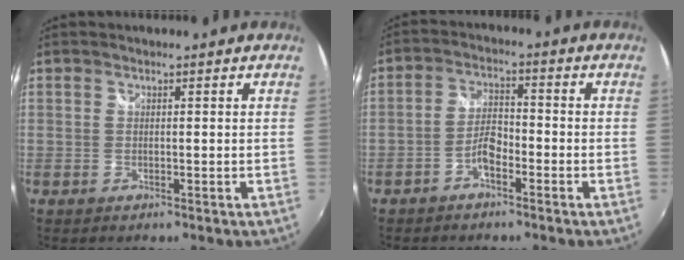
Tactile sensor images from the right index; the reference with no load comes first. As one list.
[{"total": 4.4, "force": [-2.6, 1.9, 3.0], "torque": [-0.063, 0.011, -0.049]}]